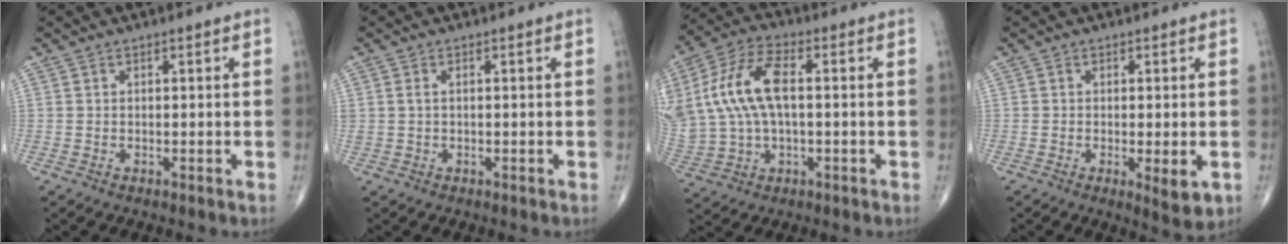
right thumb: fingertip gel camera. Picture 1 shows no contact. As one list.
[{"total": 1.3, "force": [0.2, 0.8, 1.0], "torque": [-0.028, 0.004, 0.008]}, {"total": 17.4, "force": [2.3, 9.5, 14.4], "torque": [-0.319, 0.021, 0.045]}, {"total": 4.6, "force": [-1.1, 1.1, 4.3], "torque": [-0.064, -0.014, -0.016]}]